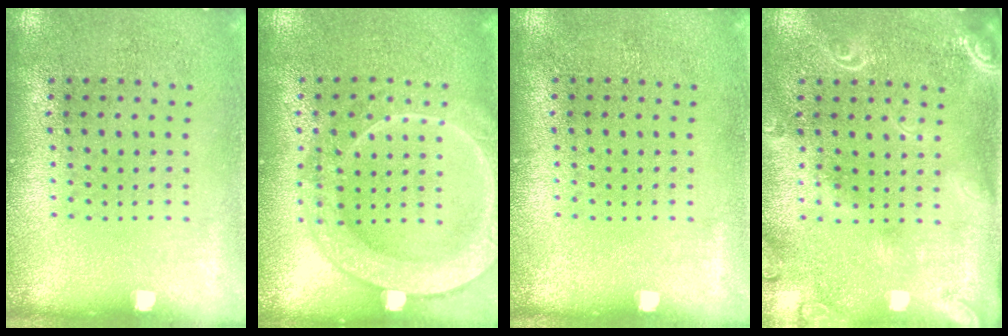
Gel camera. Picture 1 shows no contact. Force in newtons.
{"total": 2.0, "press": 2.0, "slide": 0.3}
{"total": 0.0}
{"total": 2.3, "press": 1.9, "slide": 1.2}